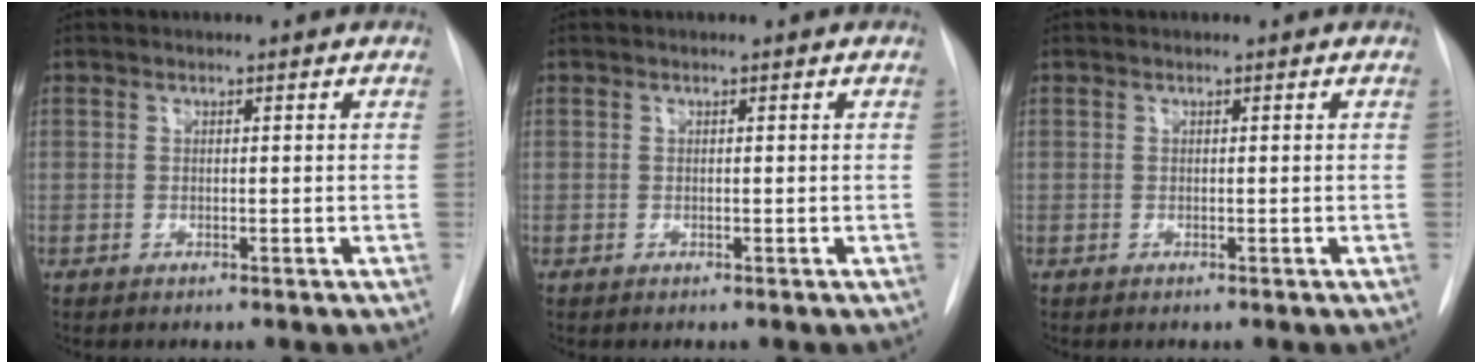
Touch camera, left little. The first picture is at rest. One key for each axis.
{"total": 0.0}
{"total": 0.0}